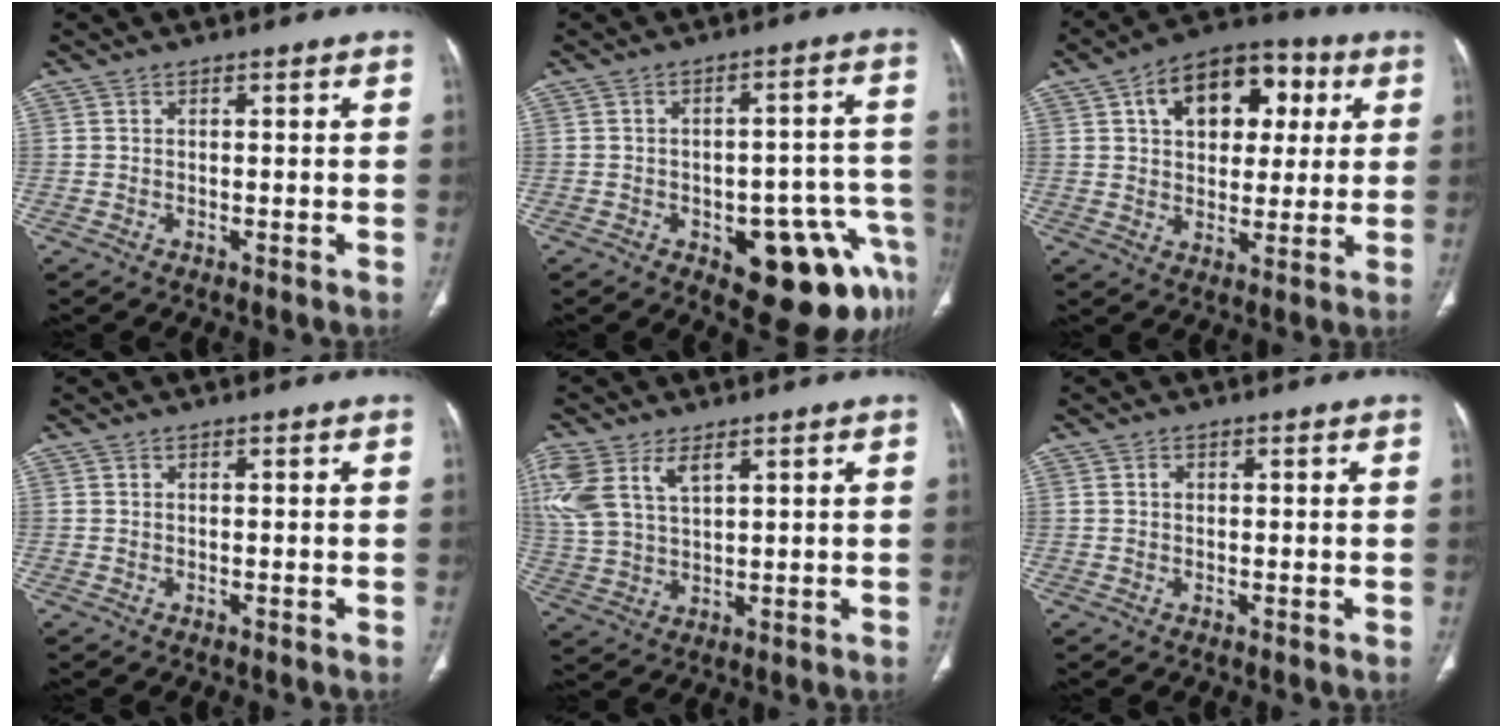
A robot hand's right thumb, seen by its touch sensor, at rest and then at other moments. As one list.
[{"total": 15.8, "force": [-7.2, 7.0, 12.2], "torque": [-0.089, 0.052, -0.077]}, {"total": 15.9, "force": [5.2, 10.4, 10.9], "torque": [-0.122, 0.009, 0.077]}, {"total": 0.0}, {"total": 13.0, "force": [6.1, 7.3, 8.8], "torque": [-0.210, -0.003, 0.131]}, {"total": 0.8, "force": [0.2, 0.6, 0.5], "torque": [-0.008, 0.003, 0.005]}]